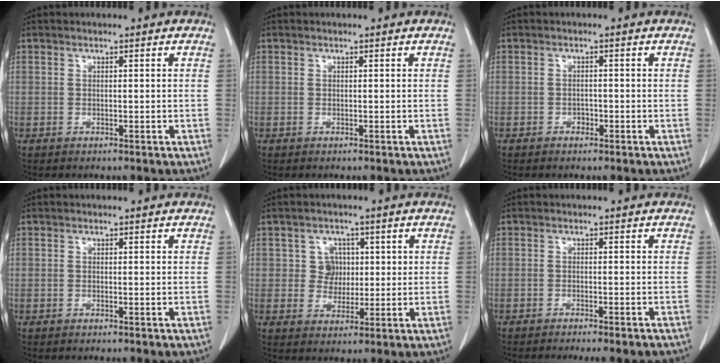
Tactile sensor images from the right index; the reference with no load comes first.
{"total": 0.0}
{"total": 1.1, "force": [-0.7, 0.7, 0.4], "torque": [-0.006, 0.004, -0.011]}
{"total": 0.0}
{"total": 3.9, "force": [0.9, 3.7, 0.8], "torque": [-0.005, 0.011, 0.014]}
{"total": 8.4, "force": [-7.4, 1.0, 3.9], "torque": [-0.041, -0.011, -0.093]}